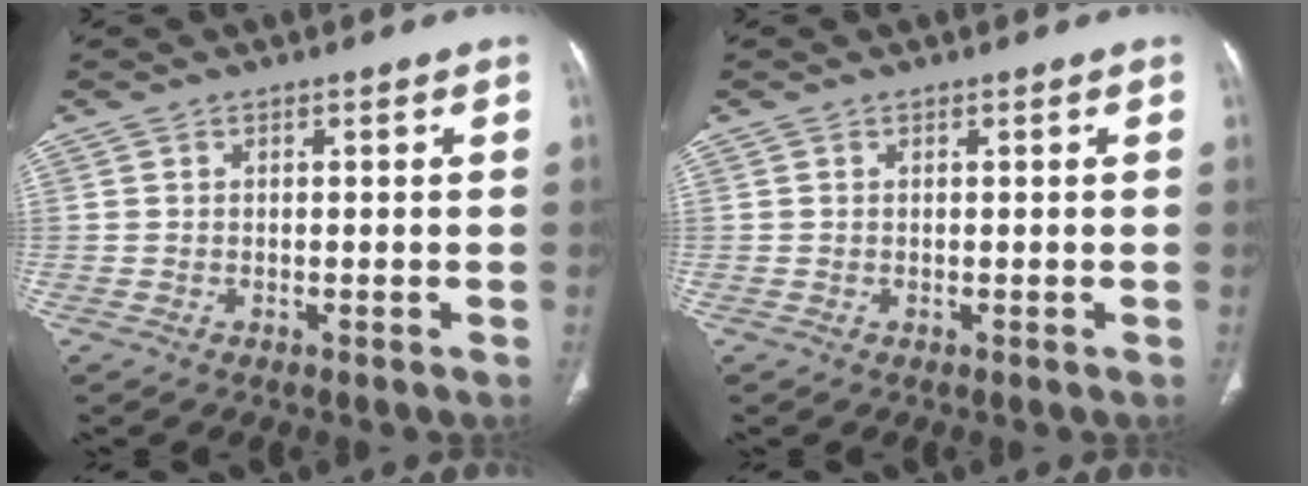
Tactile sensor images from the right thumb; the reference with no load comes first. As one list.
[{"total": 0.0}]